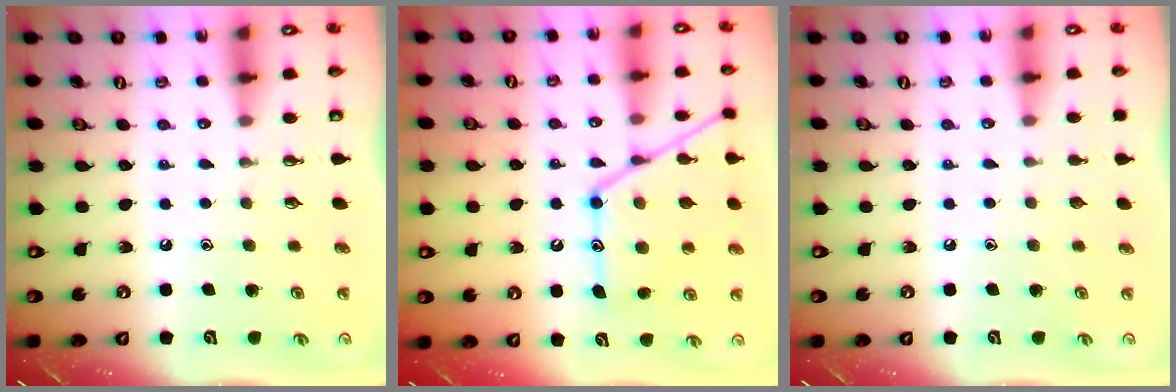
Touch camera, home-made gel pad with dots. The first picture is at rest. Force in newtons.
{"total": 16.5, "press": 16.5, "slide": 1.2}
{"total": 0.0}